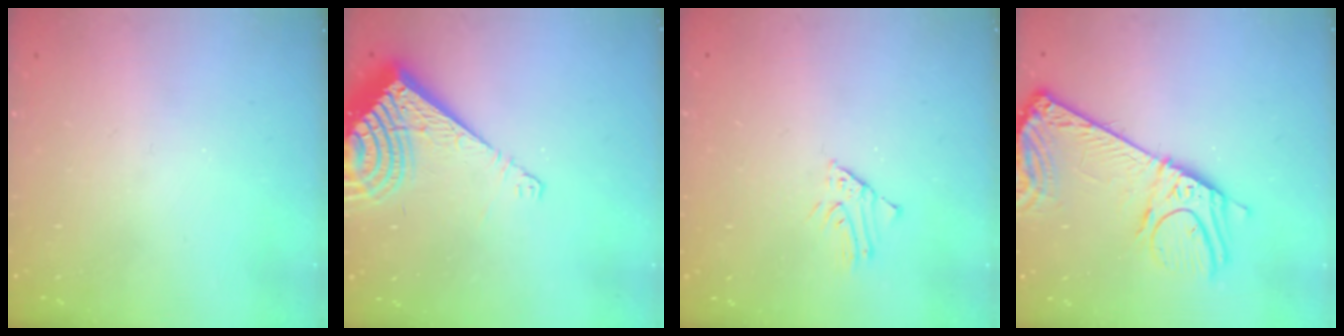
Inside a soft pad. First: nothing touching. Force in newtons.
{"total": 13.1, "press": 13.1, "slide": 1.5}
{"total": 1.6, "press": 1.6, "slide": 0.2}
{"total": 14.0, "press": 13.6, "slide": 3.2}